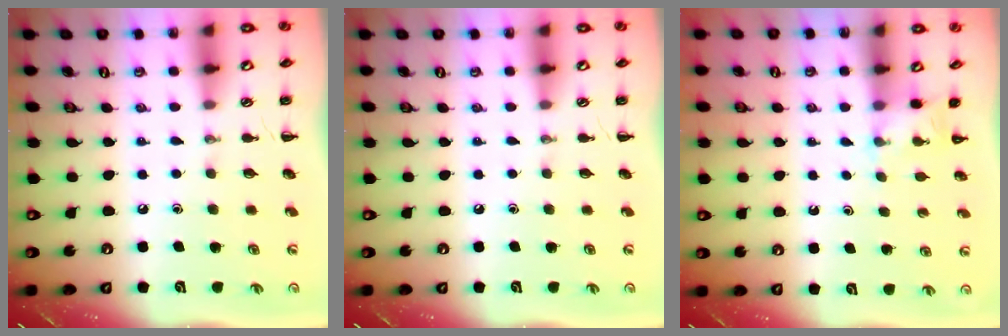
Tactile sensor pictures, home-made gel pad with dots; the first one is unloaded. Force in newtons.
{"total": 0.0}
{"total": 3.8, "press": 3.6, "slide": 1.1}